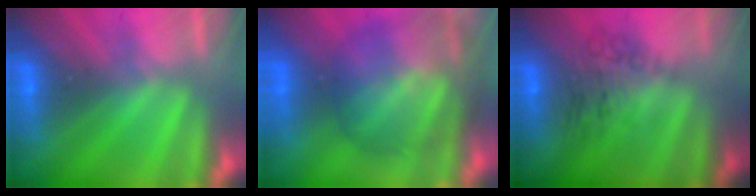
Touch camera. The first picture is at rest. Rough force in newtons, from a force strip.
{"total": 9.3}
{"total": 2.6}